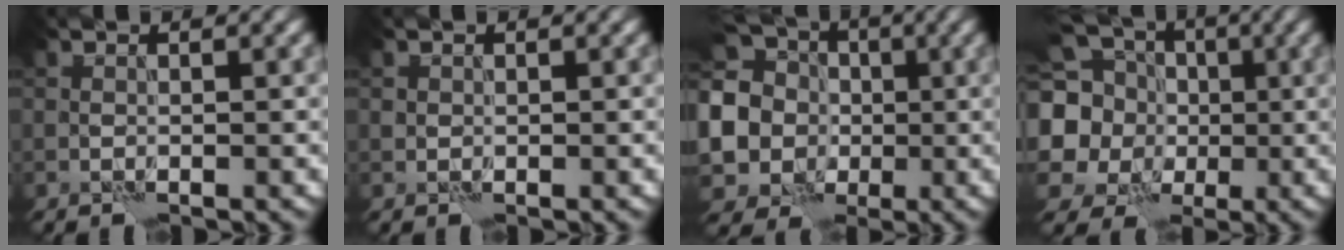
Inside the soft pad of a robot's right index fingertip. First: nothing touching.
{"total": 0.5, "force": [0.2, 0.5, 0.0], "torque": [0.005, -0.001, 0.003]}
{"total": 11.3, "force": [-0.3, 10.3, 4.7], "torque": [-0.127, 0.010, -0.031]}
{"total": 14.6, "force": [2.3, 12.9, 6.5], "torque": [-0.190, 0.026, 0.009]}